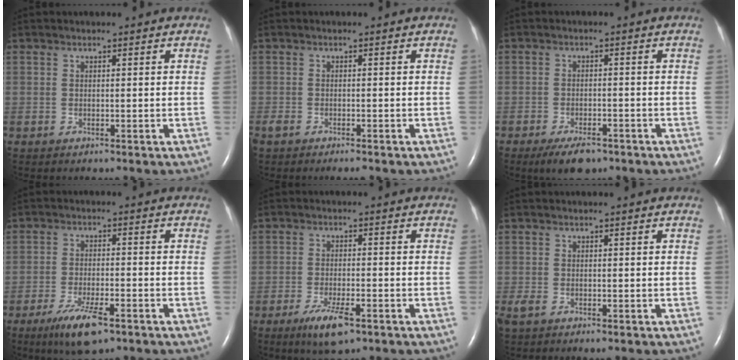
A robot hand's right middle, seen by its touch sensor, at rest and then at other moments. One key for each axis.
{"total": 3.2, "fx": -2.4, "fy": 1.1, "fz": 1.8, "tx": -0.037, "ty": -0.008, "tz": -0.034}
{"total": 5.0, "fx": -3.6, "fy": 1.9, "fz": 3.0, "tx": -0.056, "ty": -0.004, "tz": -0.054}
{"total": 7.5, "fx": -4.6, "fy": 1.6, "fz": 5.7, "tx": -0.114, "ty": -0.015, "tz": -0.076}
{"total": 5.9, "fx": -3.5, "fy": 1.3, "fz": 4.5, "tx": -0.092, "ty": -0.011, "tz": -0.055}
{"total": 2.6, "fx": -1.2, "fy": 1.3, "fz": 1.9, "tx": -0.053, "ty": -0.008, "tz": -0.019}